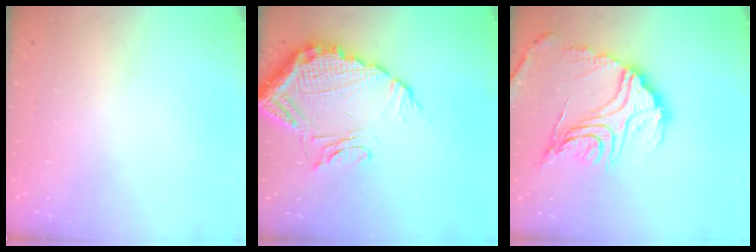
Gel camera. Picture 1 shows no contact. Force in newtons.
{"total": 14.4, "press": 14.3, "slide": 1.5}
{"total": 22.4, "press": 22.3, "slide": 2.2}